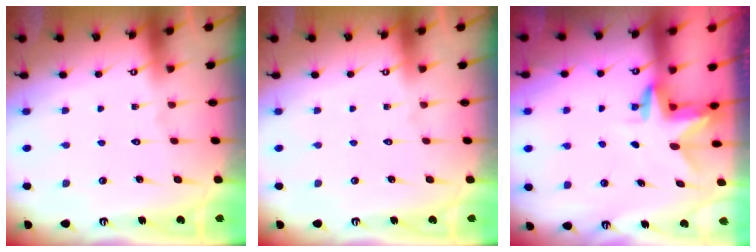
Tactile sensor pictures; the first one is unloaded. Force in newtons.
{"total": 0.0}
{"total": 3.0, "press": 3.0, "slide": 0.2}